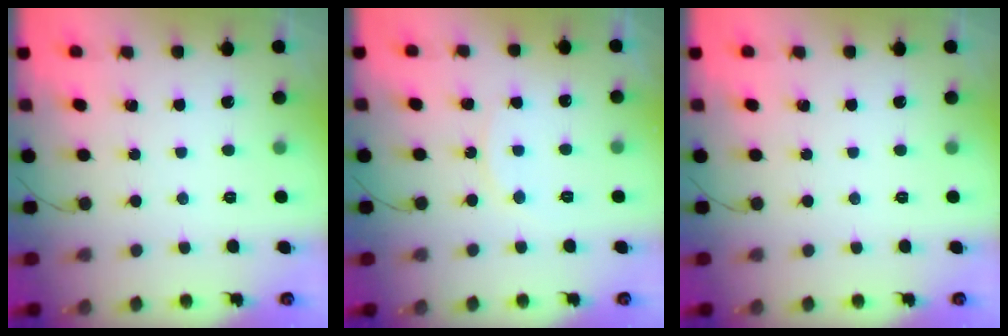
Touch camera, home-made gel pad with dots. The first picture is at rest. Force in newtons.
{"total": 4.0, "press": 3.9, "slide": 0.7}
{"total": 0.0}